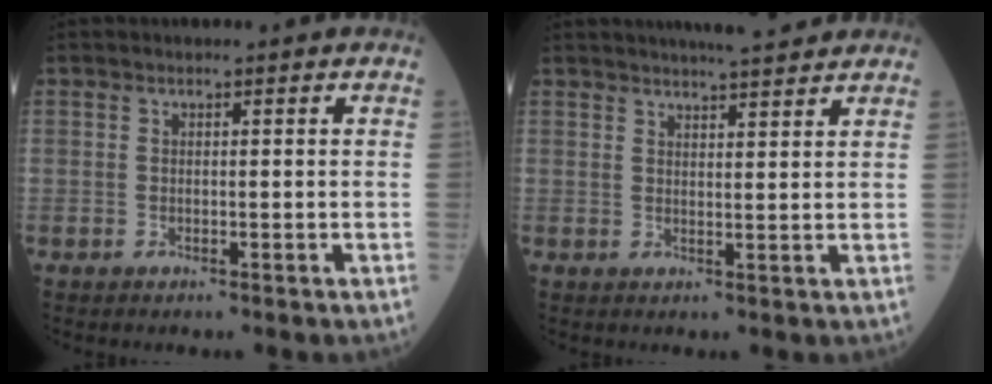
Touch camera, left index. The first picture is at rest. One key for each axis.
{"total": 7.1, "fx": 6.4, "fy": 0.5, "fz": 3.0, "tx": -0.047, "ty": 0.017, "tz": 0.087}